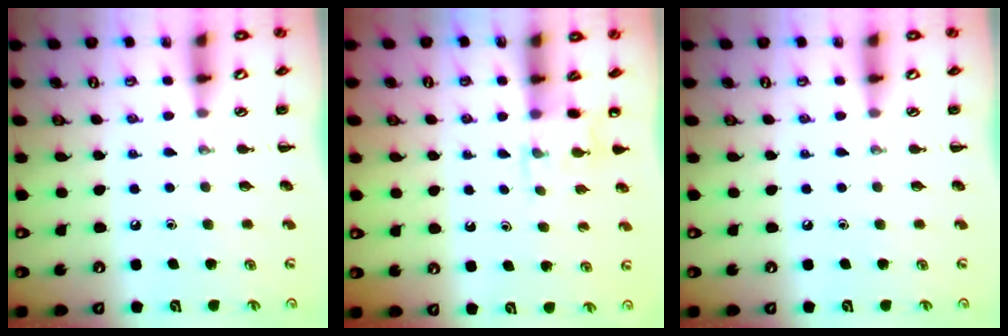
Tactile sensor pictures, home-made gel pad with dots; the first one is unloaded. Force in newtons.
{"total": 3.9, "press": 3.7, "slide": 1.3}
{"total": 0.0}